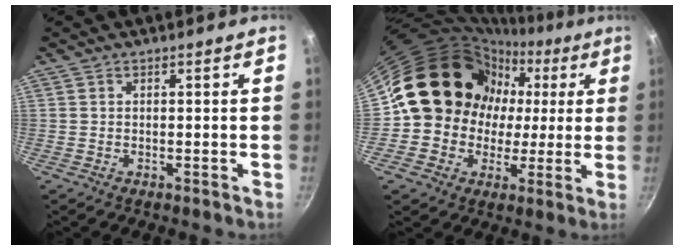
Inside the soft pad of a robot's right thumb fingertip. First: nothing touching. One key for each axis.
{"total": 20.3, "fx": 1.9, "fy": 18.0, "fz": 9.0, "tx": -0.120, "ty": 0.037, "tz": 0.030}